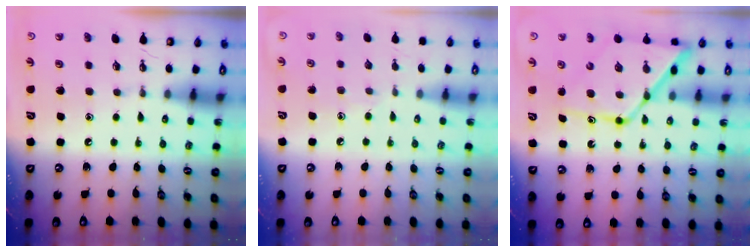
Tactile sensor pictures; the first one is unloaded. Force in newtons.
{"total": 6.1, "press": 6.1, "slide": 0.6}
{"total": 15.0, "press": 14.9, "slide": 1.5}